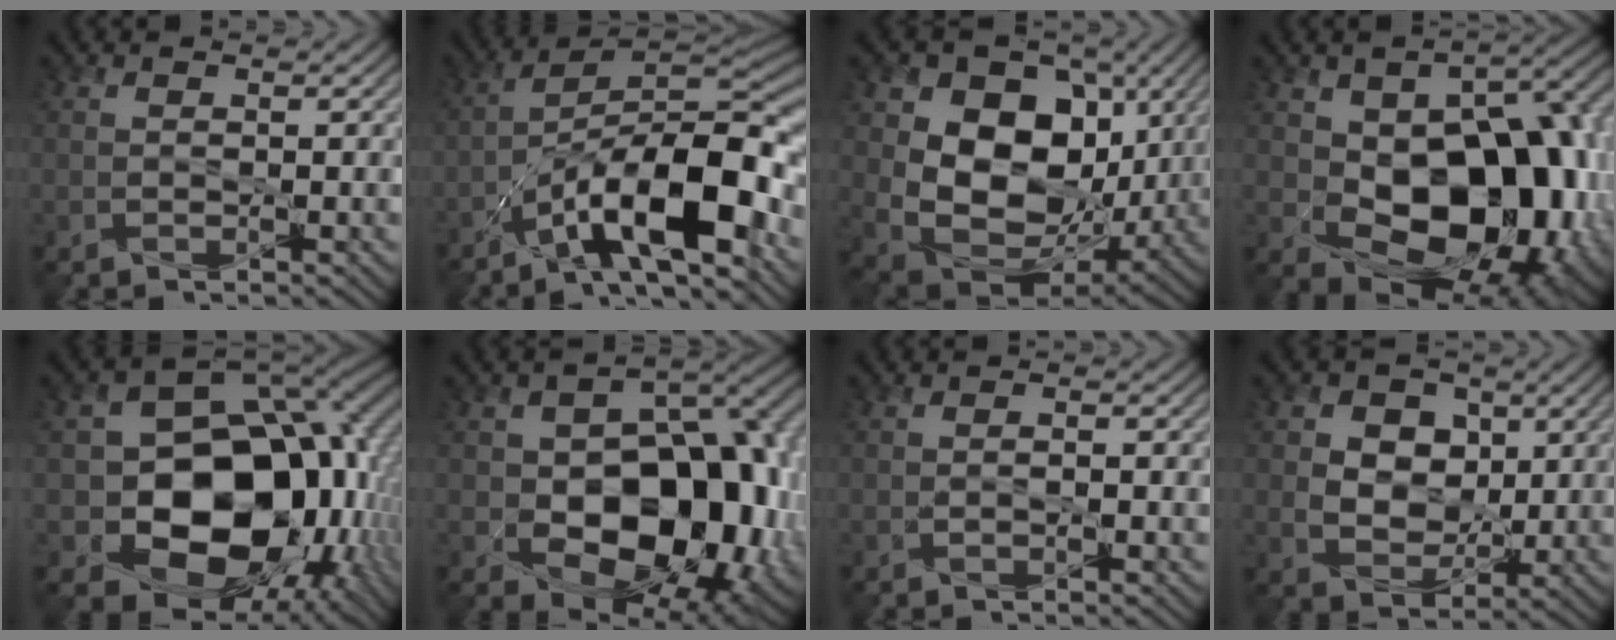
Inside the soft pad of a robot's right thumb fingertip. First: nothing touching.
{"total": 14.0, "force": [-7.7, 3.2, 11.3], "torque": [-0.180, 0.009, -0.147]}
{"total": 15.2, "force": [3.0, 11.0, 10.0], "torque": [-0.192, -0.009, 0.071]}
{"total": 15.6, "force": [-1.2, 10.6, 11.4], "torque": [-0.118, -0.026, 0.001]}
{"total": 18.9, "force": [-3.0, 14.6, 11.6], "torque": [-0.175, -0.053, -0.027]}
{"total": 16.3, "force": [-2.7, 11.0, 11.7], "torque": [-0.124, -0.015, -0.025]}
{"total": 0.7, "force": [-0.5, -0.1, 0.4], "torque": [0.000, 0.000, -0.005]}
{"total": 8.2, "force": [1.9, 6.4, 4.6], "torque": [-0.106, 0.015, 0.026]}